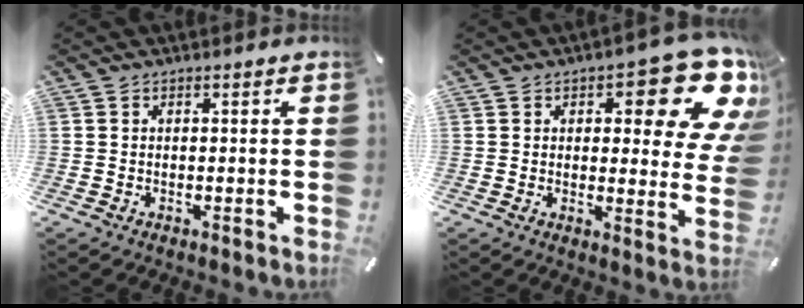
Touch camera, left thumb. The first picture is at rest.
{"total": 15.8, "force": [7.9, 6.3, 12.1], "torque": [-0.140, -0.061, 0.129]}